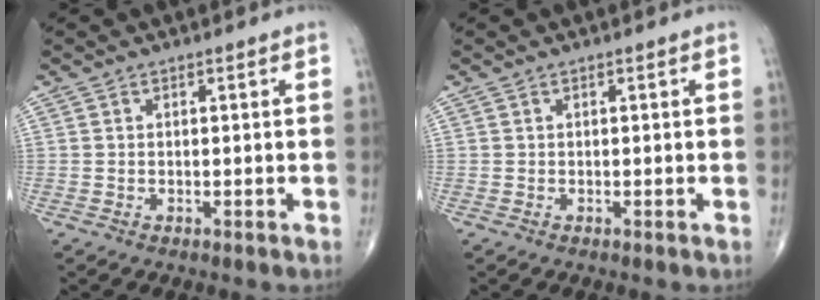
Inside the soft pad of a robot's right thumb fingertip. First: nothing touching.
{"total": 0.0}